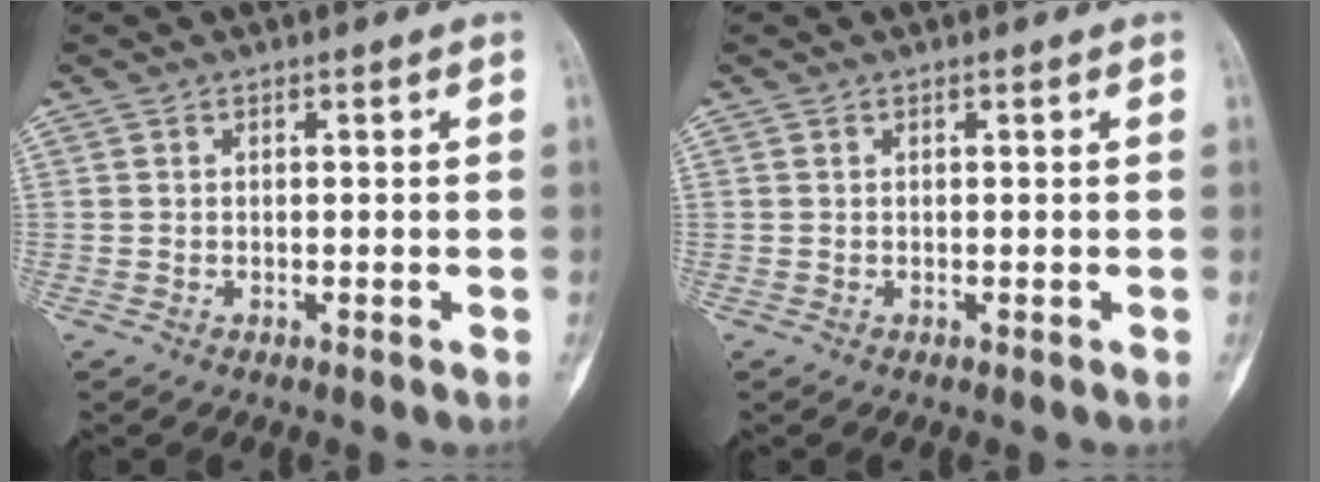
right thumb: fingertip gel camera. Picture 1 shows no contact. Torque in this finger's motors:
{"motor_torque": [0.14, -0.06, 0.00, 0.01, 0.01]}